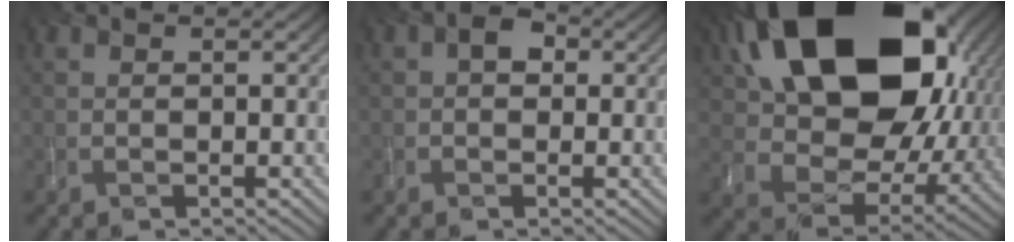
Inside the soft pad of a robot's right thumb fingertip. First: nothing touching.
{"total": 2.5, "force": [0.2, 1.7, 1.7], "torque": [-0.026, 0.010, -0.002]}
{"total": 21.5, "force": [7.9, 14.2, 14.1], "torque": [-0.312, -0.008, 0.178]}